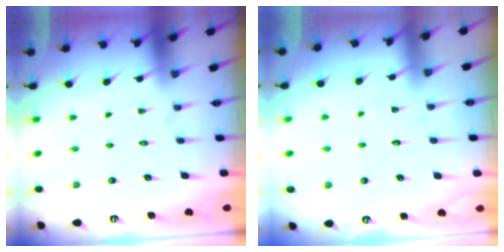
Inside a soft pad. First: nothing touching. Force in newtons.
{"total": 3.0, "press": 3.0, "slide": 0.3}